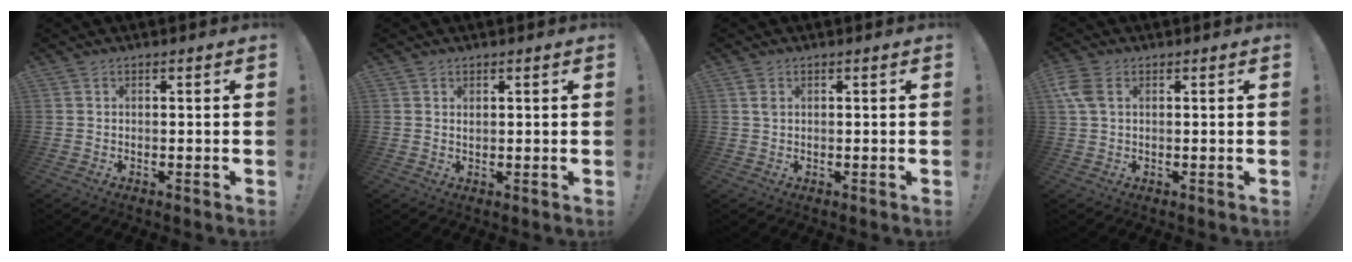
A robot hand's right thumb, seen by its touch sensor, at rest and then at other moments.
{"total": 1.0, "force": [0.8, 0.6, 0.2], "torque": [0.009, -0.006, 0.012]}
{"total": 1.6, "force": [0.7, 0.9, 1.1], "torque": [-0.021, 0.002, 0.012]}
{"total": 5.2, "force": [1.7, 3.3, 3.7], "torque": [-0.085, 0.003, 0.032]}